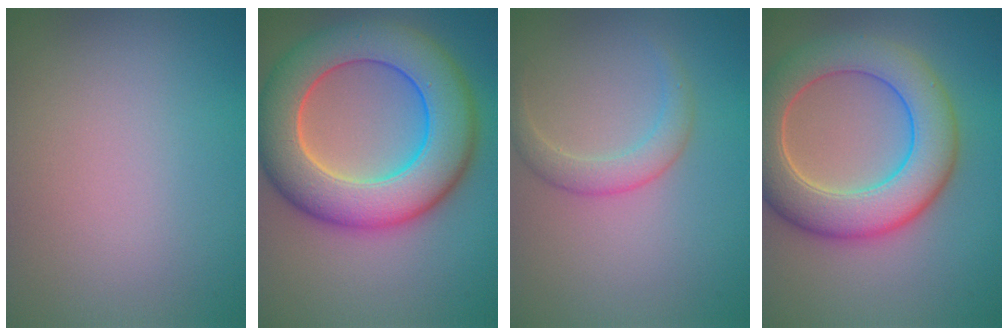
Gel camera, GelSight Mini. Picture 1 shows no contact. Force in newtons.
{"total": 10.6, "press": 10.6, "slide": 0.5}
{"total": 2.2, "press": 2.1, "slide": 0.1}
{"total": 8.3, "press": 8.3, "slide": 0.7}